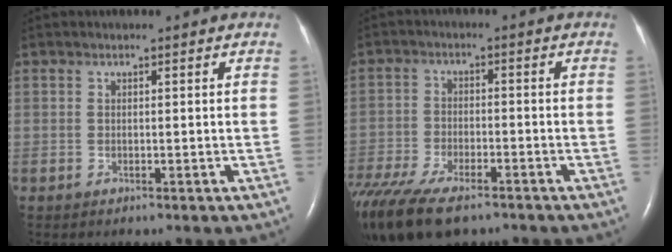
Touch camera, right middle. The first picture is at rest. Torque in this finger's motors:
{"motor_torque": [0.31, -0.36, 0.33, 0.21]}